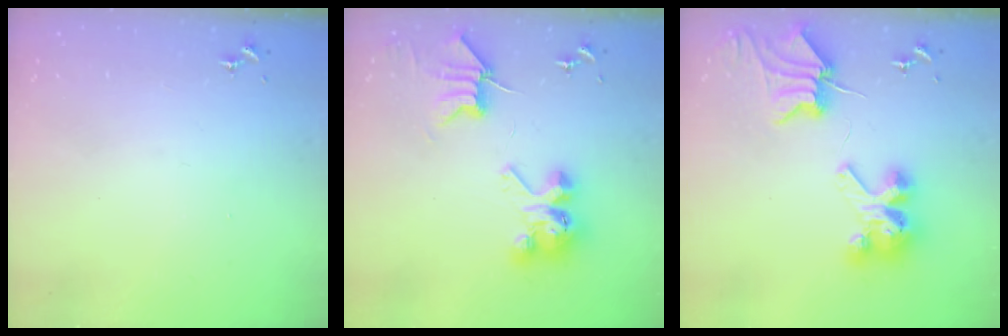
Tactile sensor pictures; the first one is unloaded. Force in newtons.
{"total": 8.9, "press": 8.8, "slide": 0.6}
{"total": 10.3, "press": 10.2, "slide": 1.4}